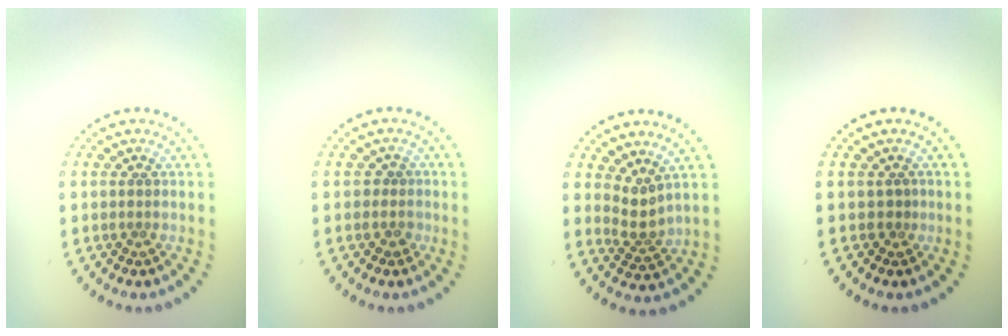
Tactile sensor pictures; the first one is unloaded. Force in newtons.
{"total": 1.3, "press": 1.0, "slide": 0.7}
{"total": 2.3, "press": 1.4, "slide": 1.8}
{"total": 0.6, "press": 0.3, "slide": 0.6}